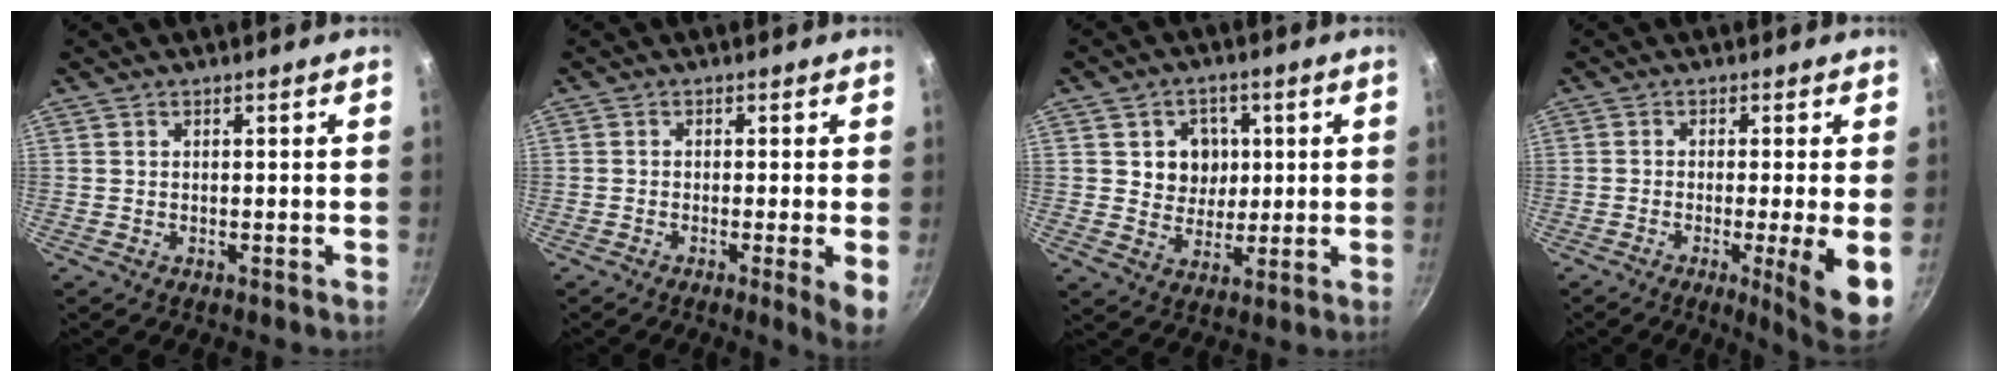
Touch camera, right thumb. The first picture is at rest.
{"total": 5.2, "force": [-1.1, 0.5, 5.1], "torque": [-0.067, -0.006, -0.017]}
{"total": 7.6, "force": [1.4, 6.9, 2.9], "torque": [-0.009, -0.006, 0.024]}
{"total": 8.4, "force": [-2.0, 0.3, 8.1], "torque": [-0.122, -0.007, -0.029]}